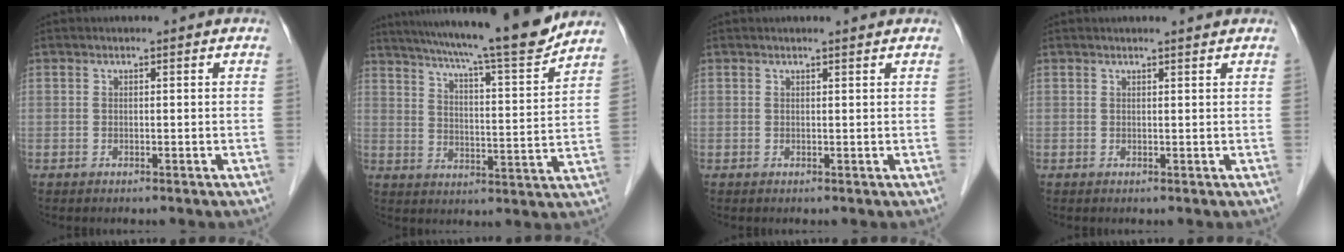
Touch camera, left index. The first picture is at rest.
{"total": 18.7, "force": [16.5, -0.3, 8.9], "torque": [-0.144, -0.019, 0.236]}
{"total": 1.5, "force": [1.4, -0.2, 0.4], "torque": [-0.011, 0.003, 0.020]}
{"total": 1.9, "force": [1.8, -0.2, 0.5], "torque": [-0.011, 0.004, 0.024]}